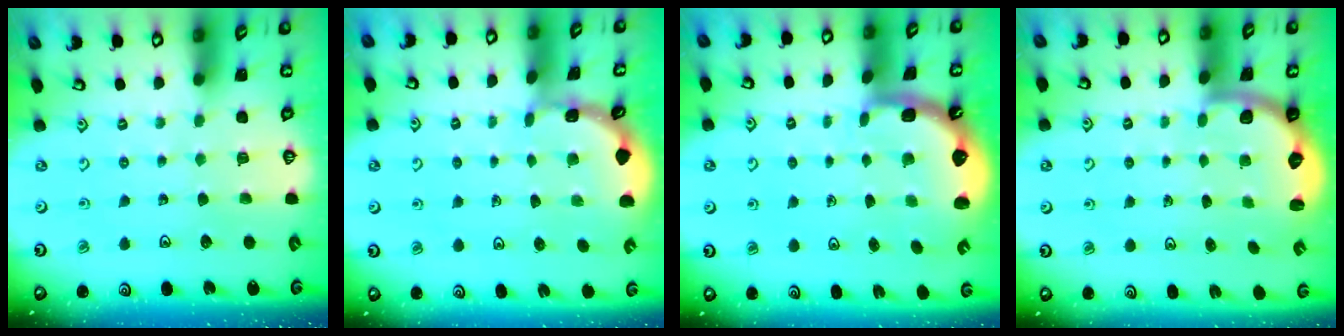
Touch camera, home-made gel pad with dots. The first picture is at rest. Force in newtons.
{"total": 1.3, "press": 1.3, "slide": 0.1}
{"total": 2.7, "press": 1.5, "slide": 2.3}
{"total": 2.5, "press": 2.1, "slide": 1.3}